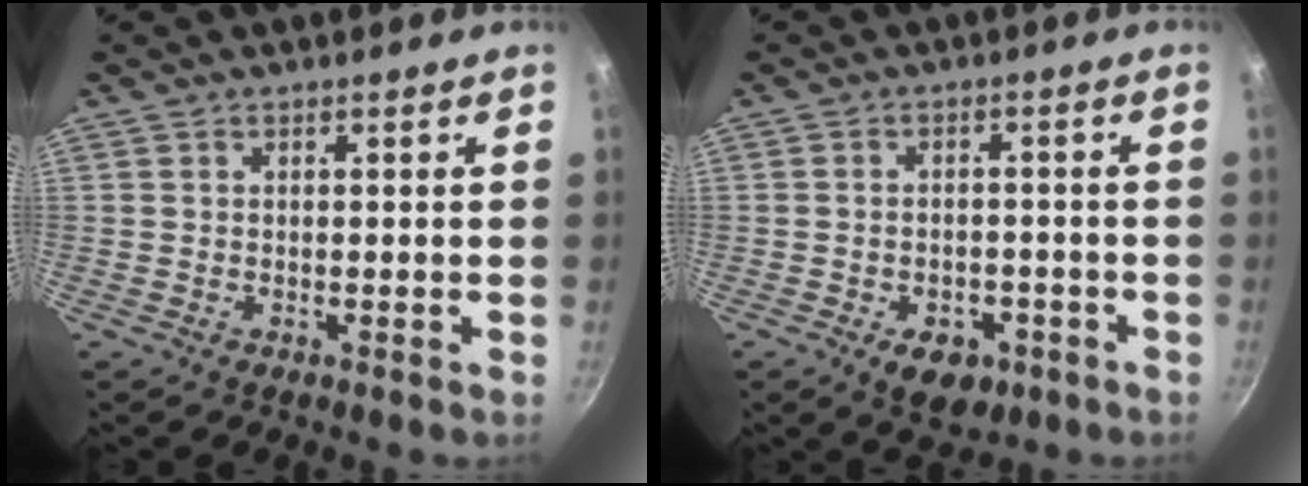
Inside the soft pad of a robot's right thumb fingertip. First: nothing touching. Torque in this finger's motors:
{"motor_torque": [-0.20, 0.26, -0.30, -0.06, 0.07]}